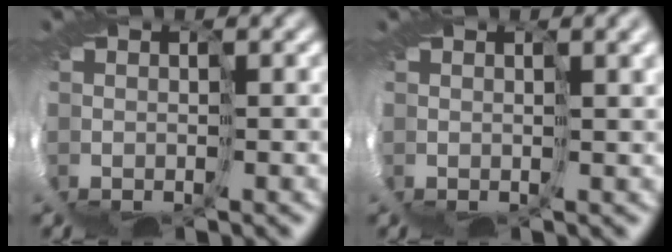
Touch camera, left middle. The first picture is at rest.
{"total": 4.5, "force": [2.0, 1.6, 3.7], "torque": [-0.068, 0.012, 0.027]}